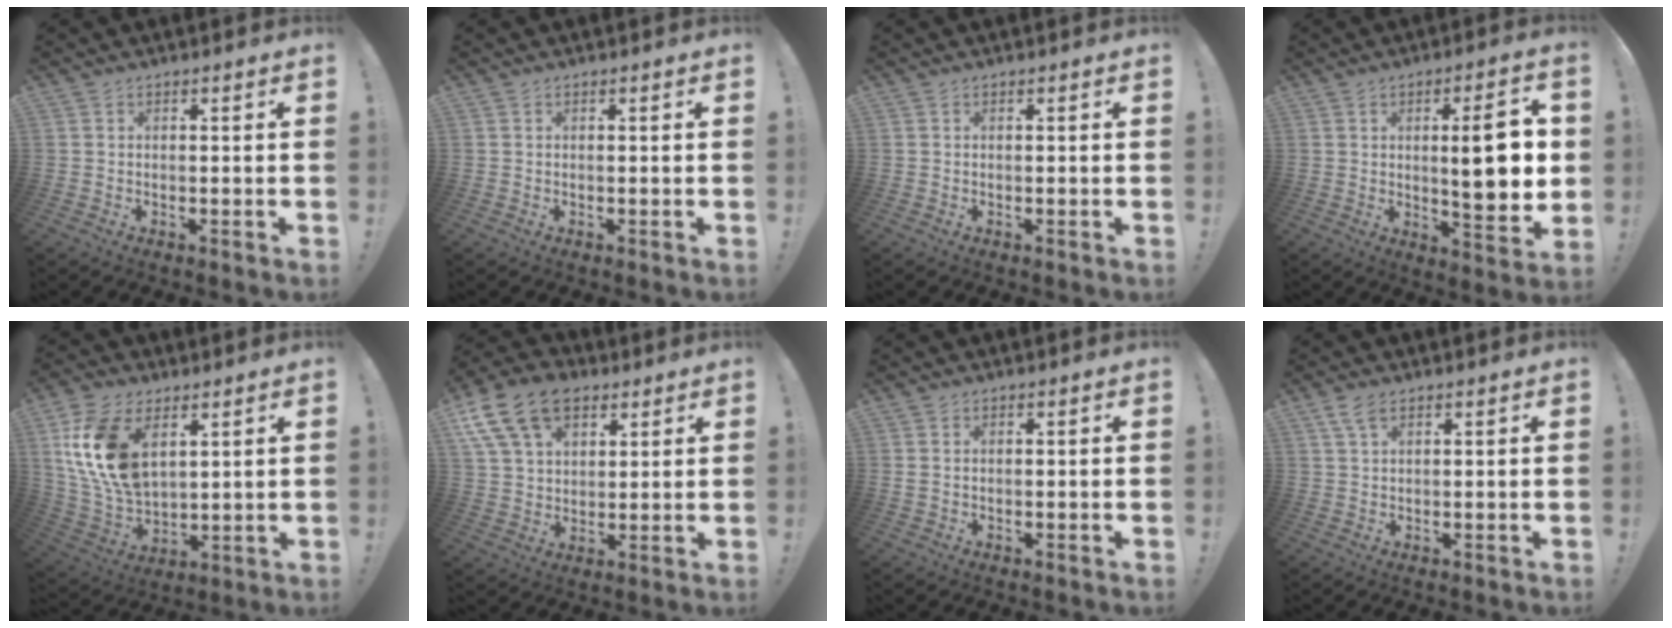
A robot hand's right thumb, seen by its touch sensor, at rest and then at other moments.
{"total": 0.0}
{"total": 0.0}
{"total": 13.9, "force": [1.4, 3.5, 13.4], "torque": [-0.184, -0.009, 0.015]}
{"total": 17.5, "force": [6.7, 10.9, 11.9], "torque": [-0.246, -0.026, 0.126]}
{"total": 16.9, "force": [8.6, 11.0, 9.5], "torque": [-0.170, -0.034, 0.162]}
{"total": 1.0, "force": [0.6, 0.5, 0.5], "torque": [-0.005, 0.000, 0.009]}
{"total": 4.2, "force": [2.4, 1.8, 2.9], "torque": [-0.057, -0.002, 0.046]}